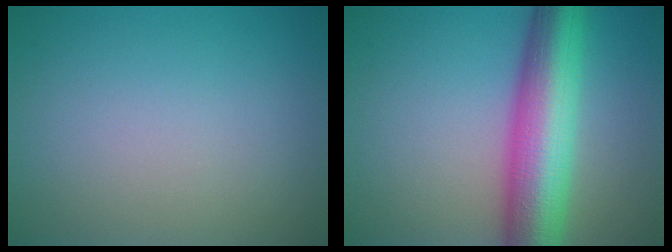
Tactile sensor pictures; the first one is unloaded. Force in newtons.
{"total": 10.1, "press": 10.1, "slide": 0.1}